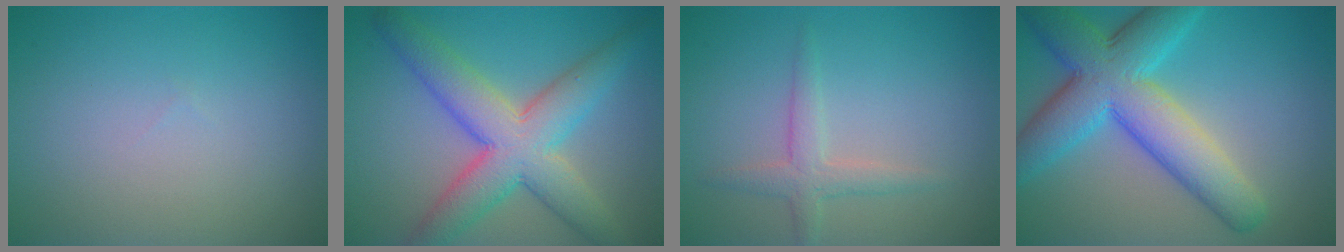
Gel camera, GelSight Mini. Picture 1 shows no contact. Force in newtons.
{"total": 8.1, "press": 8.1, "slide": 0.3}
{"total": 2.1, "press": 2.1, "slide": 0.1}
{"total": 9.7, "press": 9.7, "slide": 0.2}